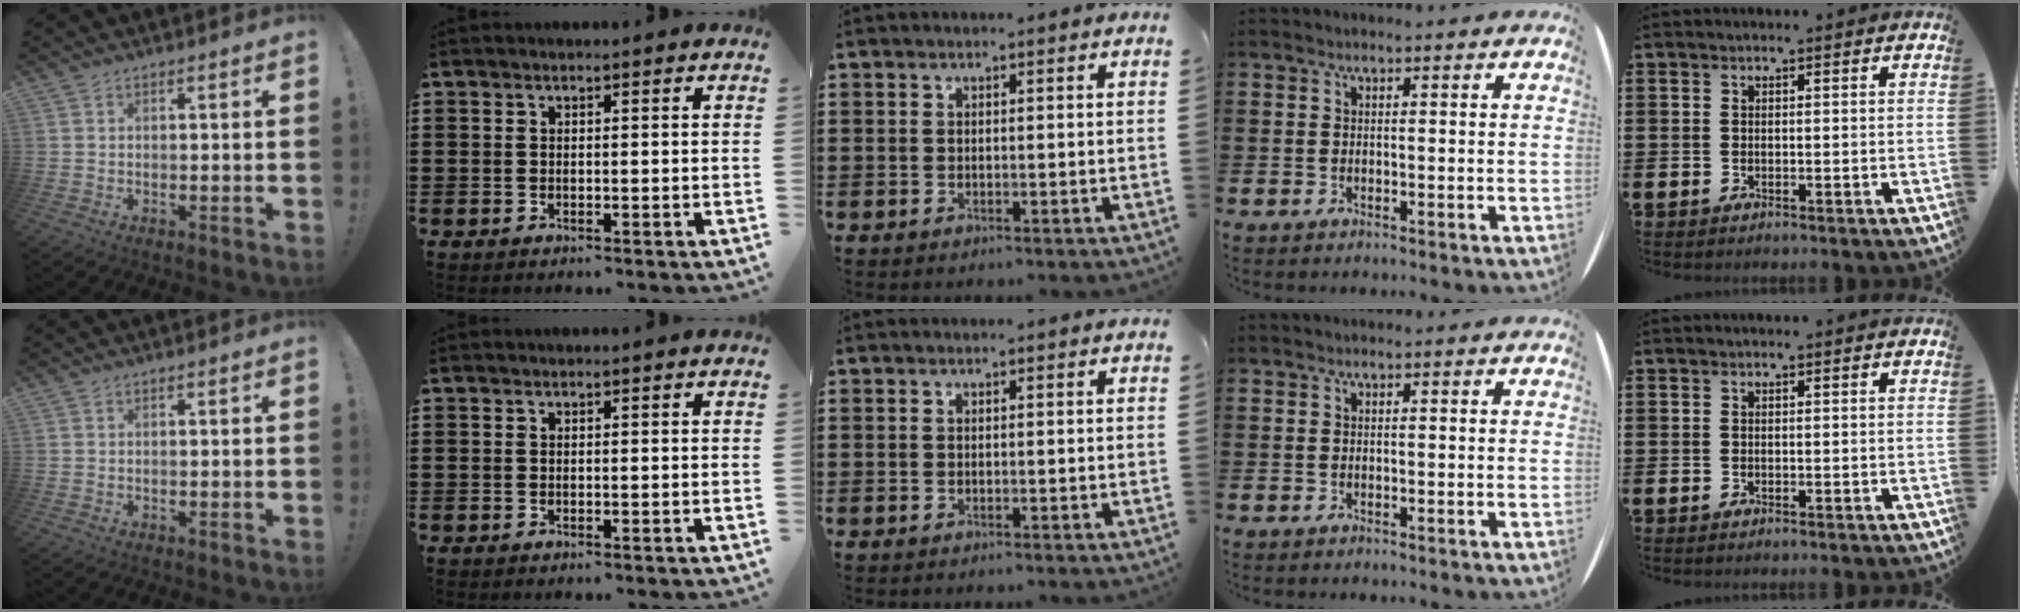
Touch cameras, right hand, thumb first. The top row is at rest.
{}